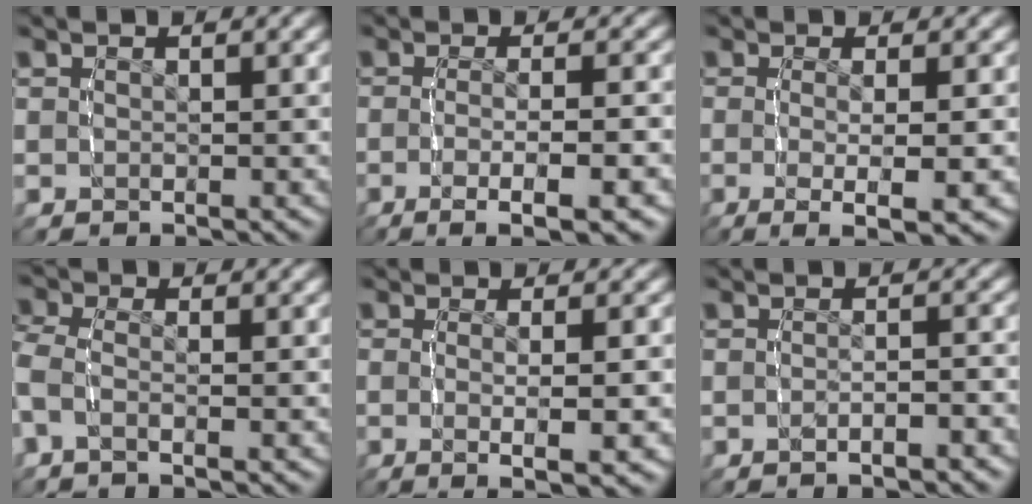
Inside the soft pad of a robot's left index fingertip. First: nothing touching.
{"total": 5.7, "force": [-3.5, 1.0, 4.4], "torque": [-0.080, -0.019, -0.042]}
{"total": 5.3, "force": [-2.5, 1.0, 4.6], "torque": [-0.080, -0.026, -0.025]}
{"total": 3.0, "force": [-0.7, 2.0, 2.2], "torque": [-0.068, -0.008, -0.013]}
{"total": 4.0, "force": [-1.4, 0.5, 3.7], "torque": [-0.062, -0.012, -0.016]}
{"total": 2.0, "force": [-1.9, -0.1, 0.8], "torque": [-0.013, 0.001, -0.032]}